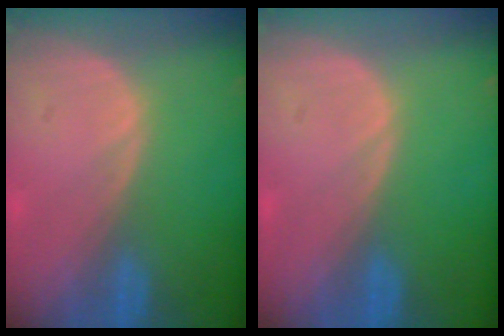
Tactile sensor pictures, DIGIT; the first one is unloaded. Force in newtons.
{"total": 0.0}